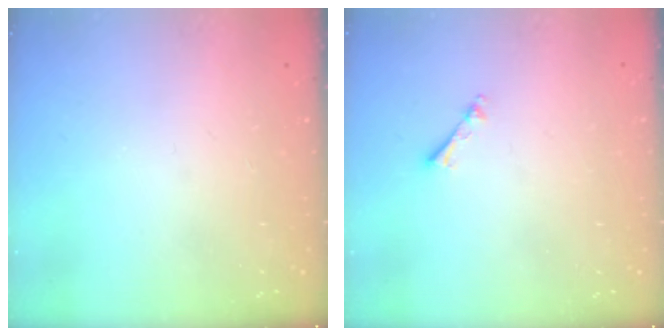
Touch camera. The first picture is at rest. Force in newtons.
{"total": 1.3, "press": 1.3, "slide": 0.3}